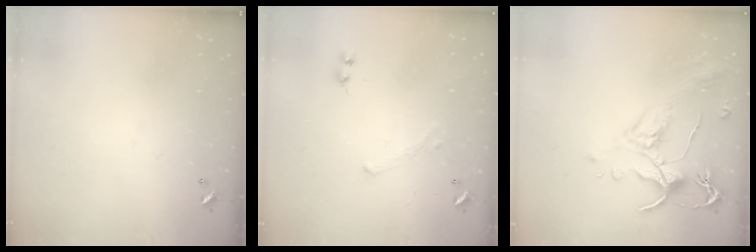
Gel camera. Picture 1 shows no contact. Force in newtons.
{"total": 0.0}
{"total": 1.6, "press": 1.1, "slide": 1.1}